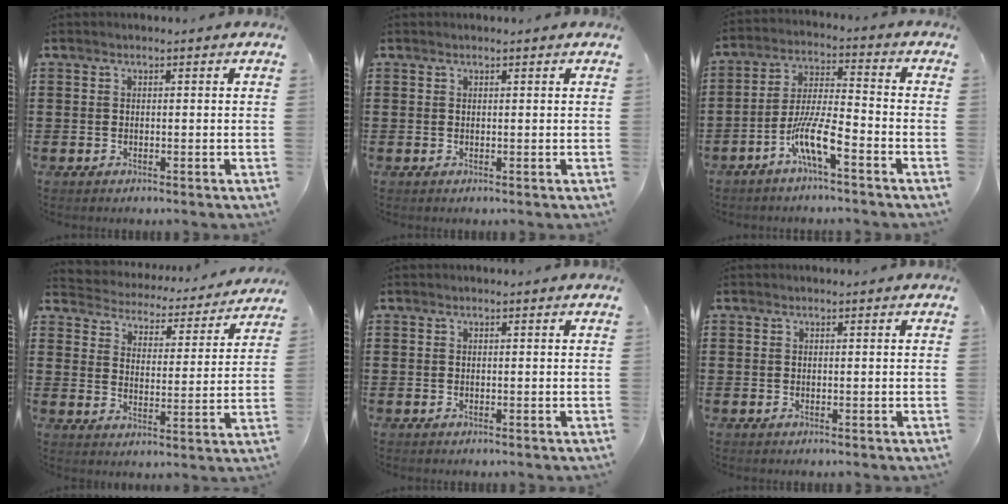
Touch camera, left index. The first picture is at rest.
{"total": 0.0}
{"total": 8.6, "force": [-5.3, 1.4, 6.6], "torque": [-0.137, 0.001, -0.101]}
{"total": 3.5, "force": [3.5, 0.3, -0.6], "torque": [-0.016, -0.034, 0.052]}
{"total": 0.0}
{"total": 0.0}